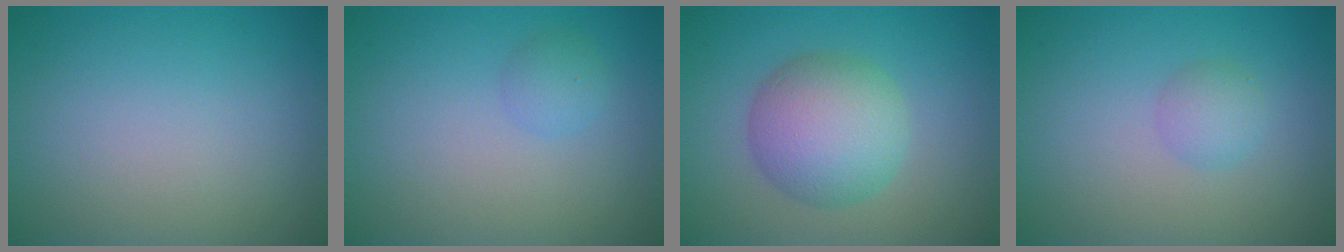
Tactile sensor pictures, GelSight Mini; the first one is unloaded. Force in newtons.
{"total": 1.4, "press": 1.3, "slide": 0.2}
{"total": 6.3, "press": 6.3, "slide": 0.1}
{"total": 1.7, "press": 1.7, "slide": 0.0}